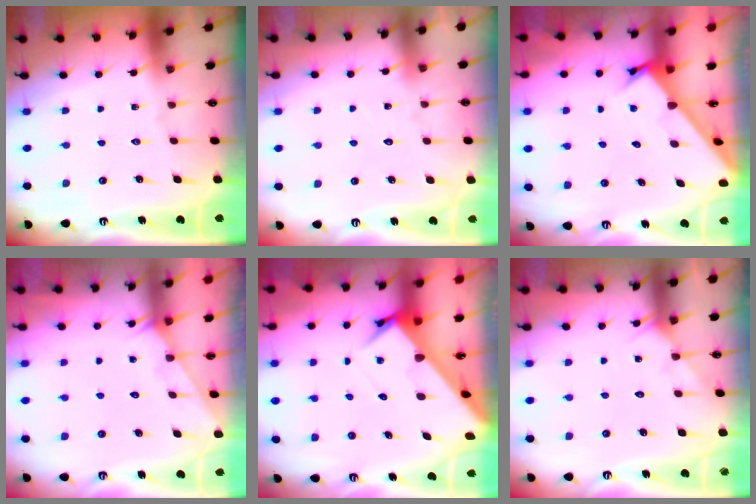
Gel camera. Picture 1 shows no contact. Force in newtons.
{"total": 4.8, "press": 4.8, "slide": 0.5}
{"total": 3.7, "press": 3.7, "slide": 0.1}
{"total": 1.8, "press": 1.8, "slide": 0.1}
{"total": 4.3, "press": 4.3, "slide": 0.2}
{"total": 4.9, "press": 4.9, "slide": 0.5}